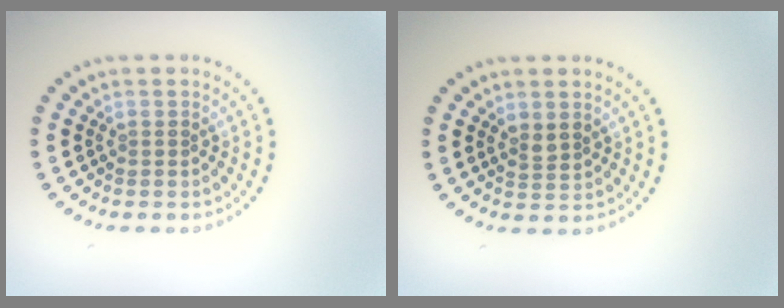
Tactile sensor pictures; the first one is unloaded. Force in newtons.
{"total": 1.4, "press": 1.3, "slide": 0.5}